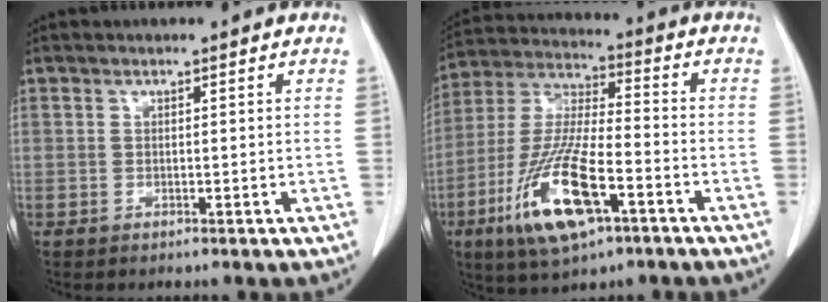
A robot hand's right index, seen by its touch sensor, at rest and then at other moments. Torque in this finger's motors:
{"motor_torque": [1.52, -0.61, 0.90, 0.21]}